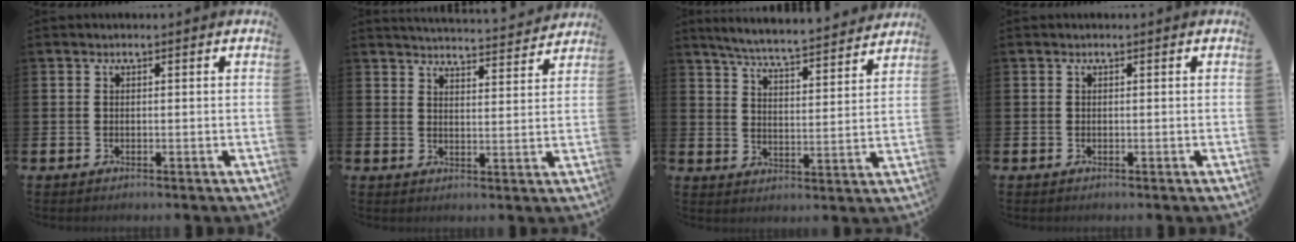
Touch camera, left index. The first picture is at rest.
{"total": 4.6, "force": [4.6, 0.0, 0.3], "torque": [-0.011, -0.038, 0.079]}
{"total": 6.2, "force": [6.0, -0.1, 1.5], "torque": [-0.055, -0.045, 0.103]}
{"total": 0.0}